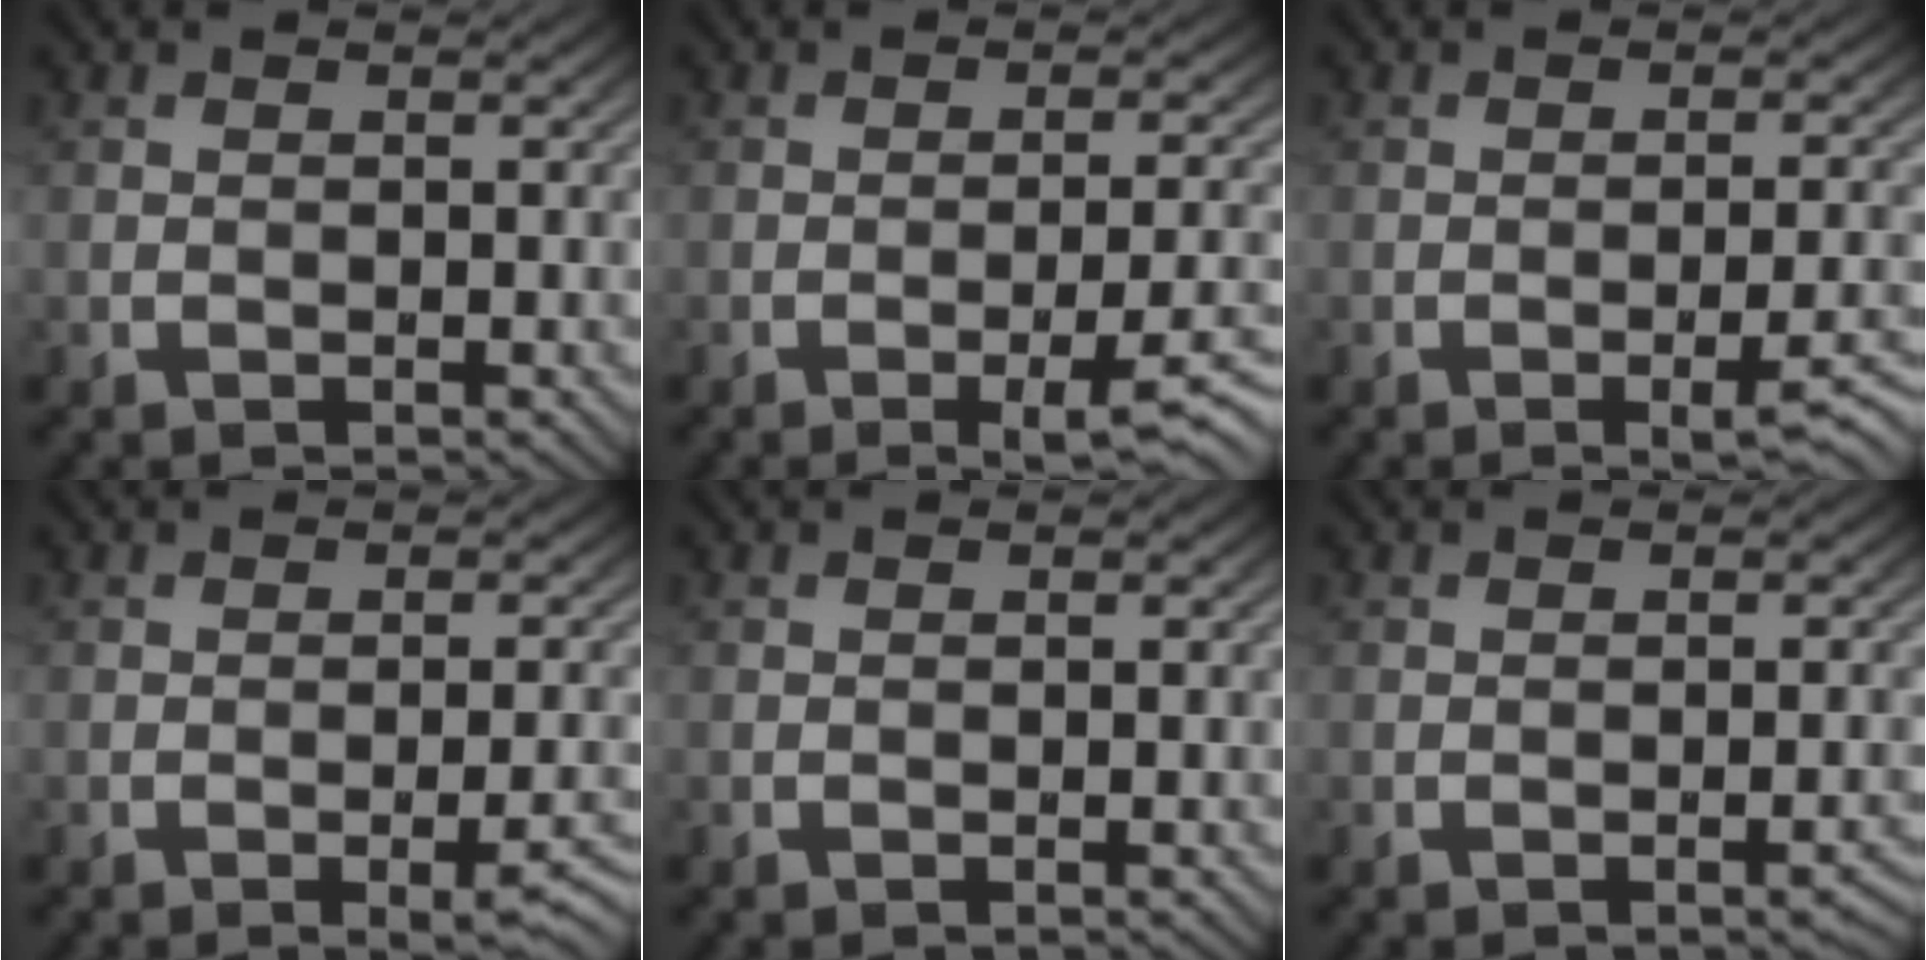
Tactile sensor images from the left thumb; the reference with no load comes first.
{"total": 5.3, "force": [-2.6, 0.9, 4.5], "torque": [-0.064, 0.001, -0.030]}
{"total": 3.9, "force": [-1.9, 0.7, 3.3], "torque": [-0.047, 0.003, -0.024]}
{"total": 3.8, "force": [-1.7, 1.0, 3.3], "torque": [-0.042, 0.001, -0.020]}
{"total": 0.0}
{"total": 1.0, "force": [-0.7, 0.1, 0.7], "torque": [-0.005, 0.002, -0.012]}